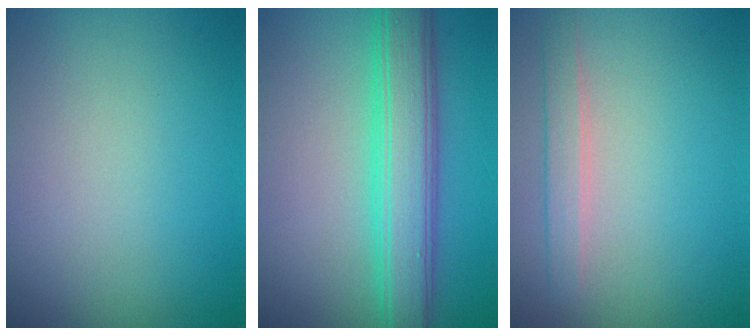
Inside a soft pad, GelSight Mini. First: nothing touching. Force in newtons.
{"total": 7.5, "press": 7.5, "slide": 0.1}
{"total": 1.9, "press": 1.9, "slide": 0.3}